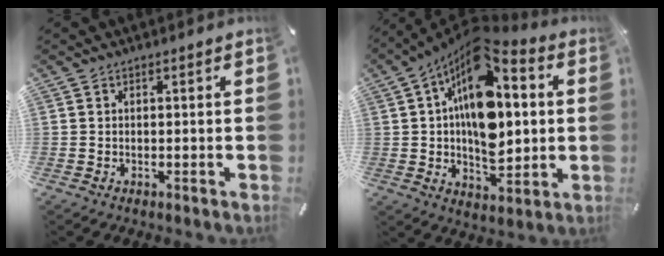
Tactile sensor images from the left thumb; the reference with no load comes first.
{"total": 18.6, "force": [3.9, 11.0, 14.5], "torque": [-0.254, -0.030, 0.065]}